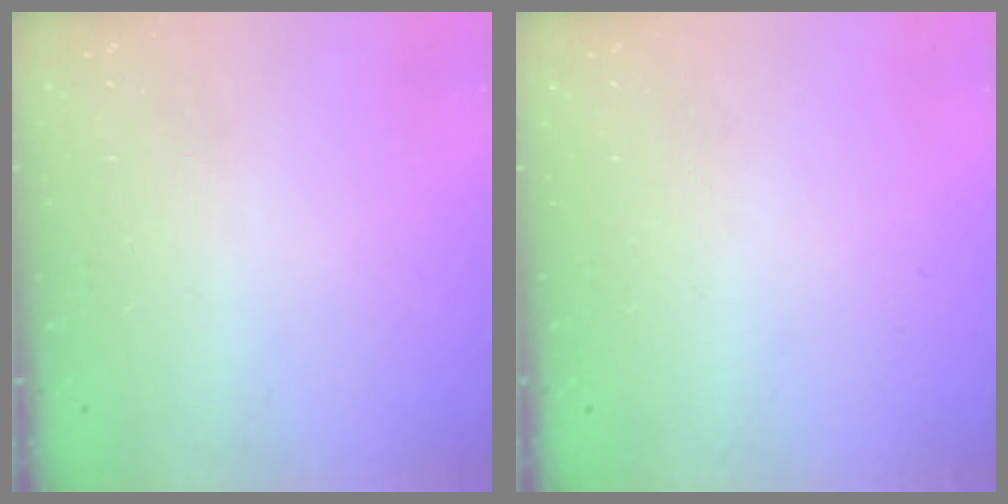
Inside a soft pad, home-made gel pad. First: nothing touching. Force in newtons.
{"total": 0.0}